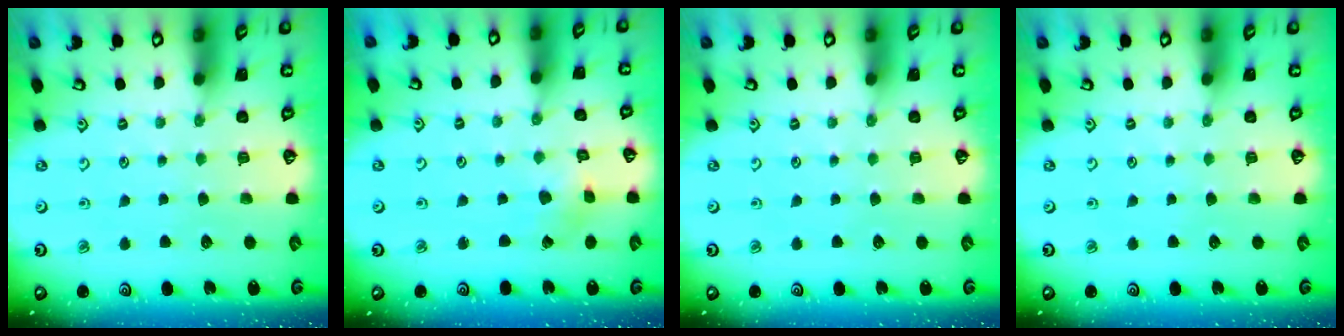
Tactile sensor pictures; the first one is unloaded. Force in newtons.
{"total": 1.6, "press": 1.6, "slide": 0.0}
{"total": 0.0}
{"total": 0.0}